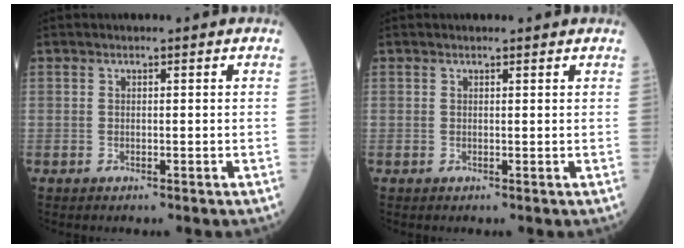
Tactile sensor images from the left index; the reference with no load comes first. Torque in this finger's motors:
{"motor_torque": [-0.14, -0.02, -0.55, -0.21]}